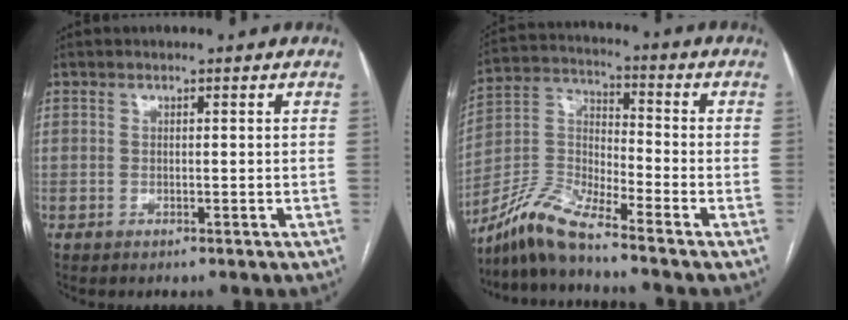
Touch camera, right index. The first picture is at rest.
{"total": 8.8, "force": [-7.9, 0.0, 3.8], "torque": [-0.087, 0.005, -0.160]}